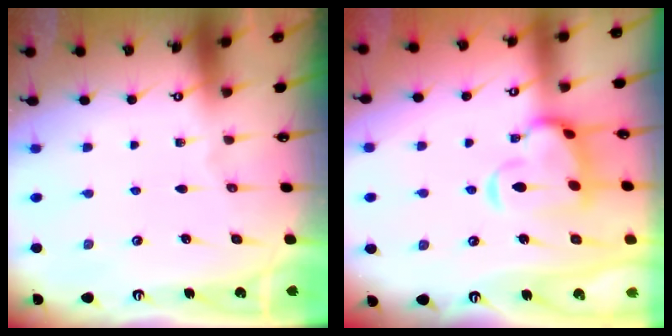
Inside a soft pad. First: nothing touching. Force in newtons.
{"total": 7.9, "press": 7.8, "slide": 1.5}